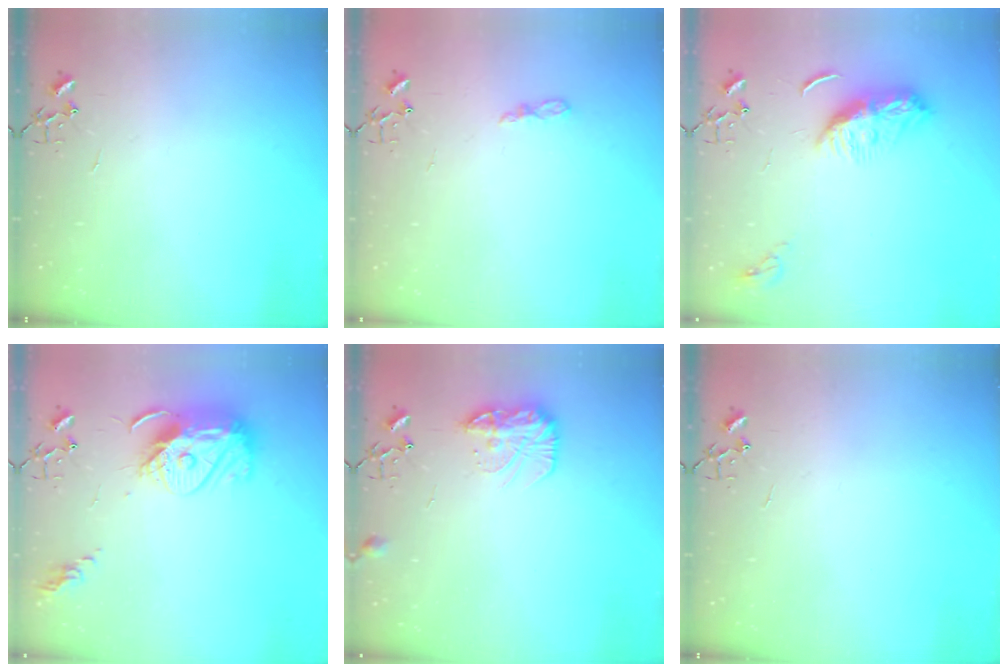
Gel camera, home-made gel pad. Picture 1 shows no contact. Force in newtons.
{"total": 5.0, "press": 5.0, "slide": 0.5}
{"total": 9.4, "press": 9.4, "slide": 0.6}
{"total": 15.1, "press": 15.0, "slide": 1.1}
{"total": 12.8, "press": 12.8, "slide": 0.7}
{"total": 0.0}